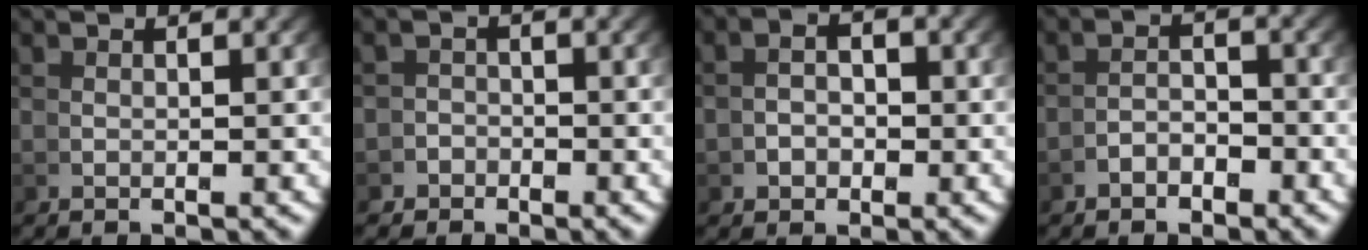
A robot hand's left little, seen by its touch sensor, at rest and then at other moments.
{"total": 2.0, "force": [-1.6, 0.9, -0.6], "torque": [0.021, -0.006, -0.032]}
{"total": 1.7, "force": [-0.4, 1.2, 1.2], "torque": [-0.009, -0.002, -0.009]}
{"total": 2.0, "force": [-1.9, 0.6, 0.5], "torque": [0.007, 0.001, -0.036]}